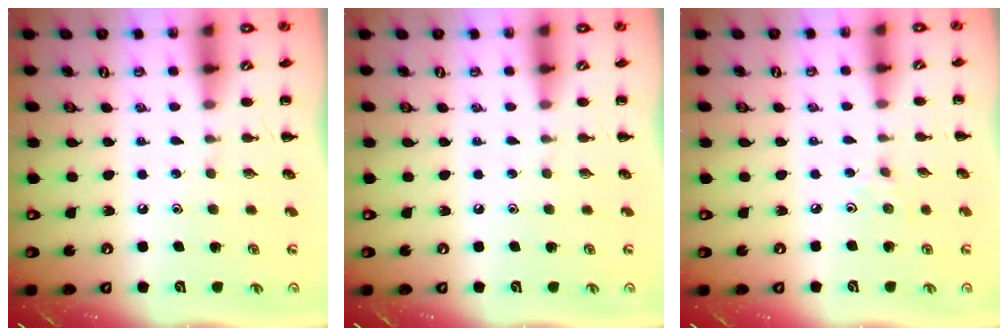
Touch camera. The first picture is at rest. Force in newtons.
{"total": 0.0}
{"total": 2.7, "press": 2.5, "slide": 0.9}